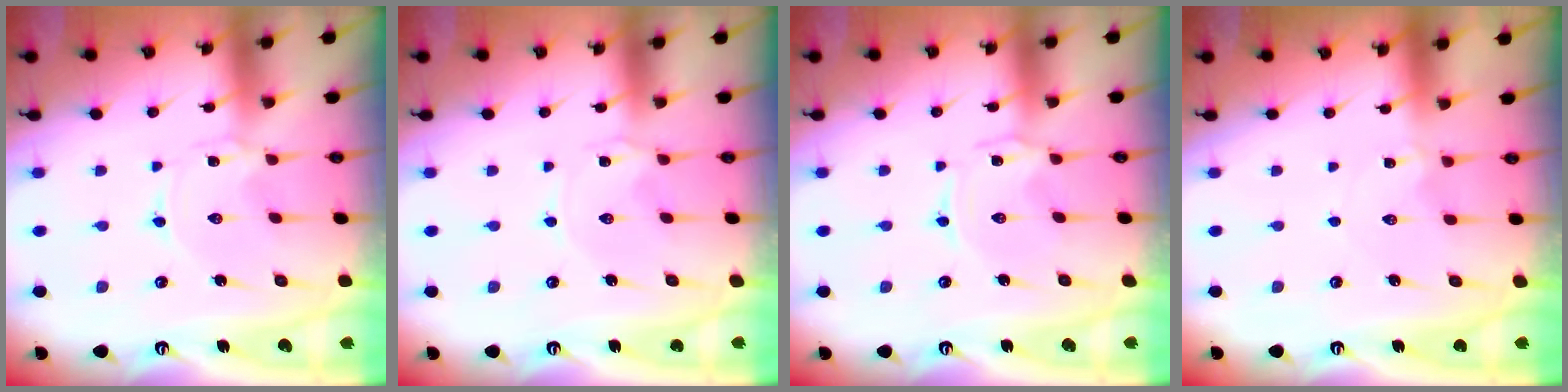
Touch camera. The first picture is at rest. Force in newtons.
{"total": 2.5, "press": 2.5, "slide": 0.4}
{"total": 0.9, "press": 0.8, "slide": 0.3}
{"total": 0.6, "press": 0.6, "slide": 0.2}